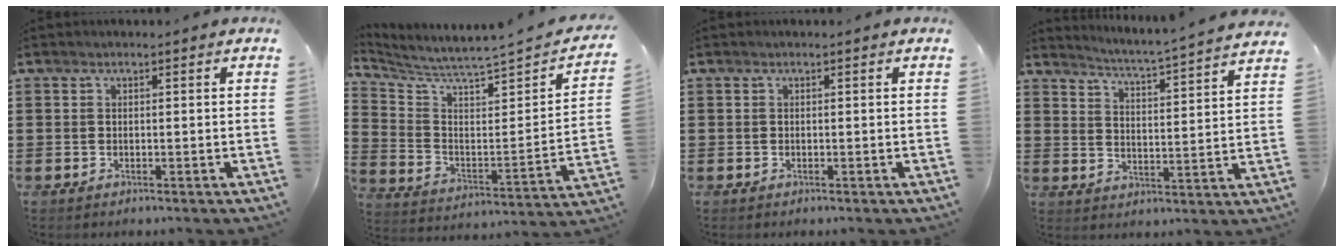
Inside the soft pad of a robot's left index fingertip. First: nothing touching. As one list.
[{"total": 3.9, "force": [3.5, -0.2, 1.7], "torque": [-0.055, -0.048, 0.048]}, {"total": 0.0}, {"total": 3.8, "force": [3.6, -1.2, 0.5], "torque": [-0.030, -0.041, 0.052]}]